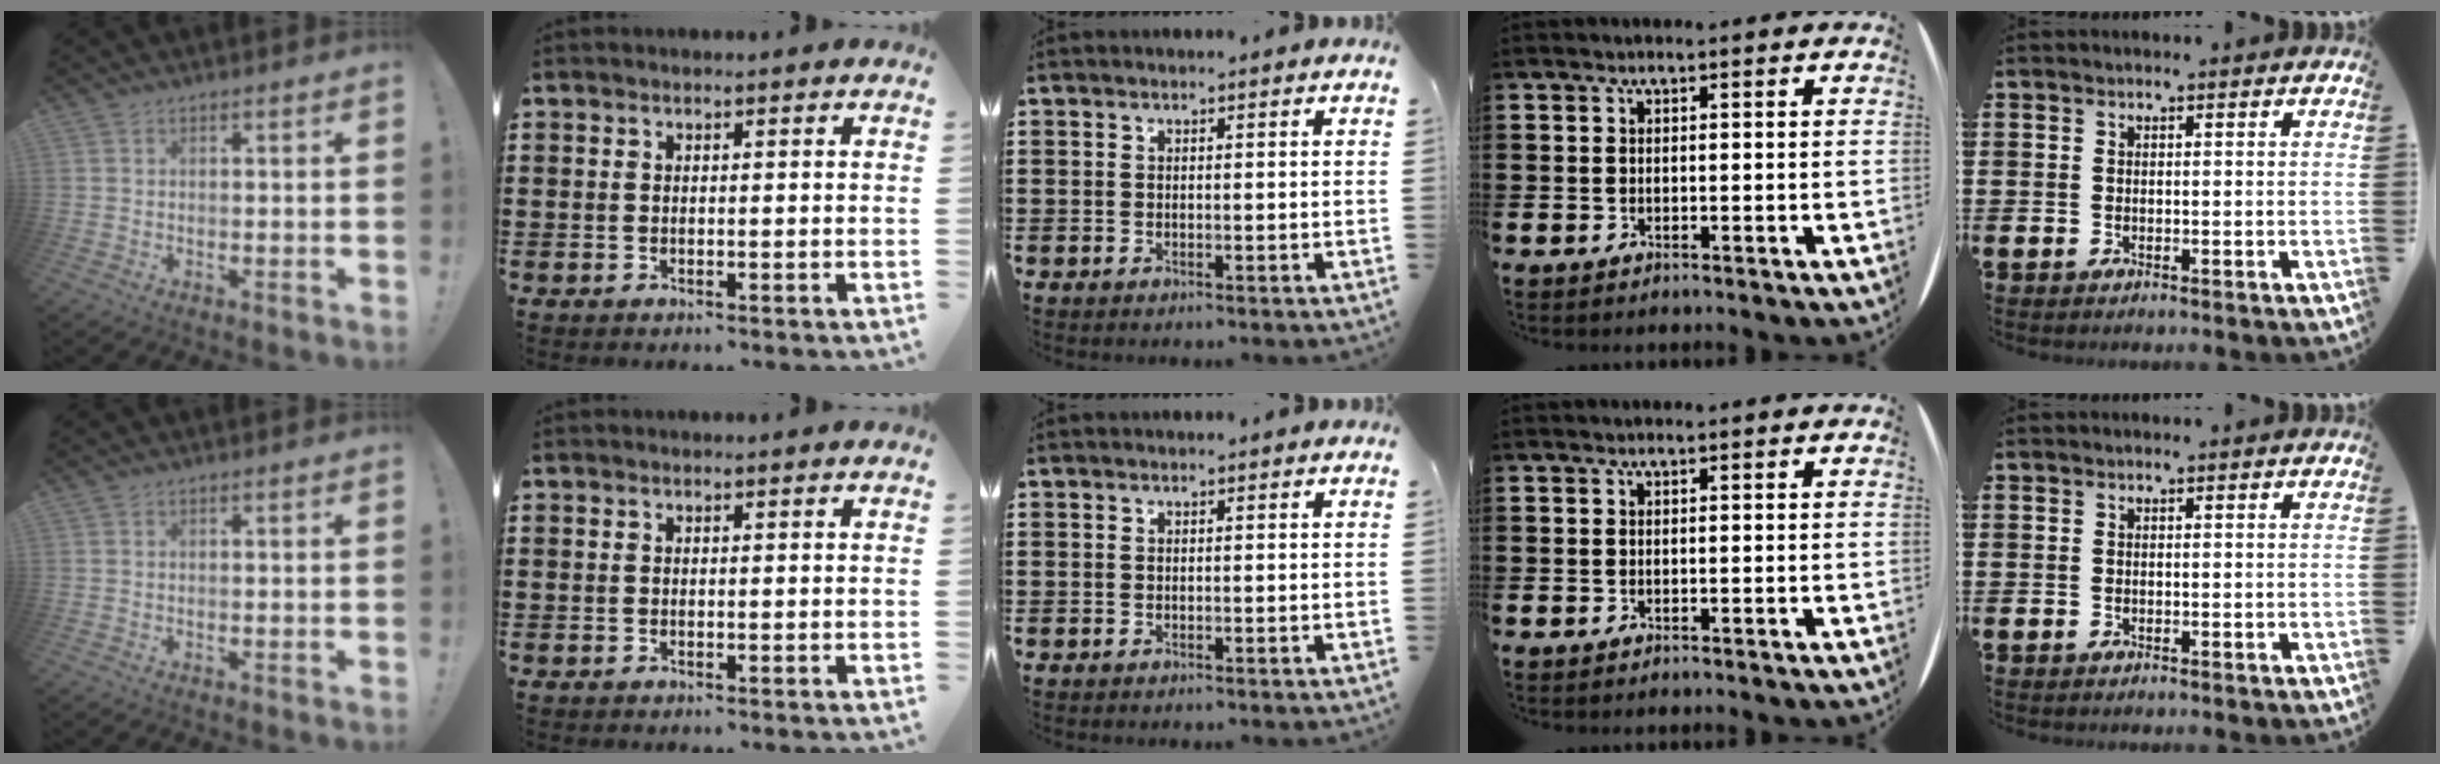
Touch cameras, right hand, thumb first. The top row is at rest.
{}